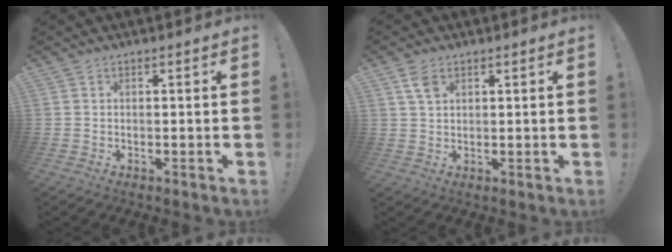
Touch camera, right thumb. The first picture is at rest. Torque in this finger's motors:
{"motor_torque": [-0.03, 0.02, -0.12, 0.18, 0.00]}